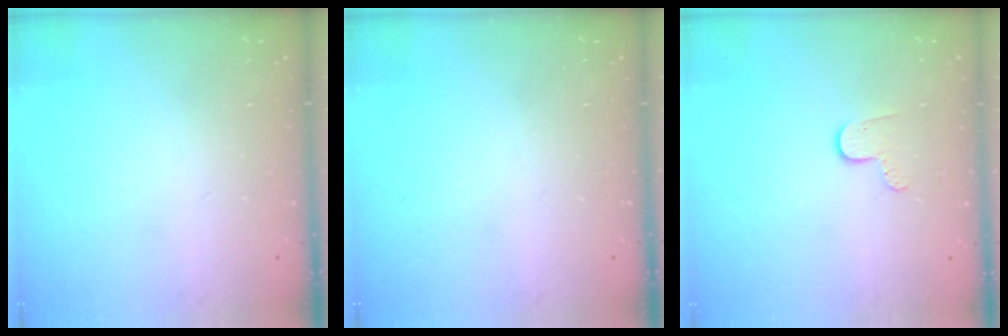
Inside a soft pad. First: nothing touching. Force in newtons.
{"total": 0.0}
{"total": 6.0, "press": 6.0, "slide": 0.5}